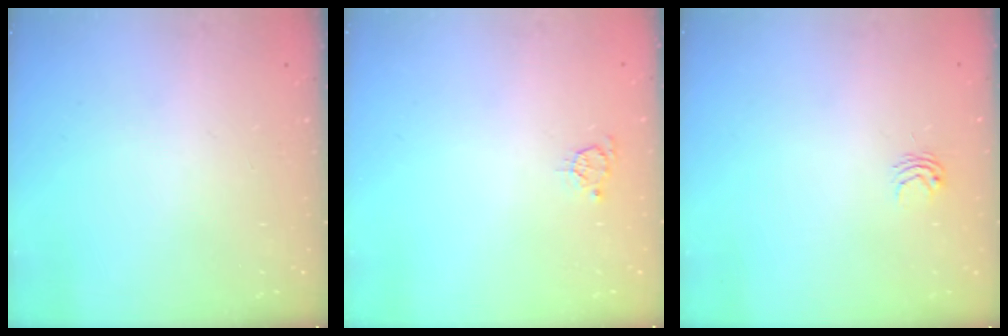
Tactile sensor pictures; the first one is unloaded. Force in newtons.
{"total": 3.7, "press": 3.7, "slide": 0.5}
{"total": 3.0, "press": 3.0, "slide": 0.3}